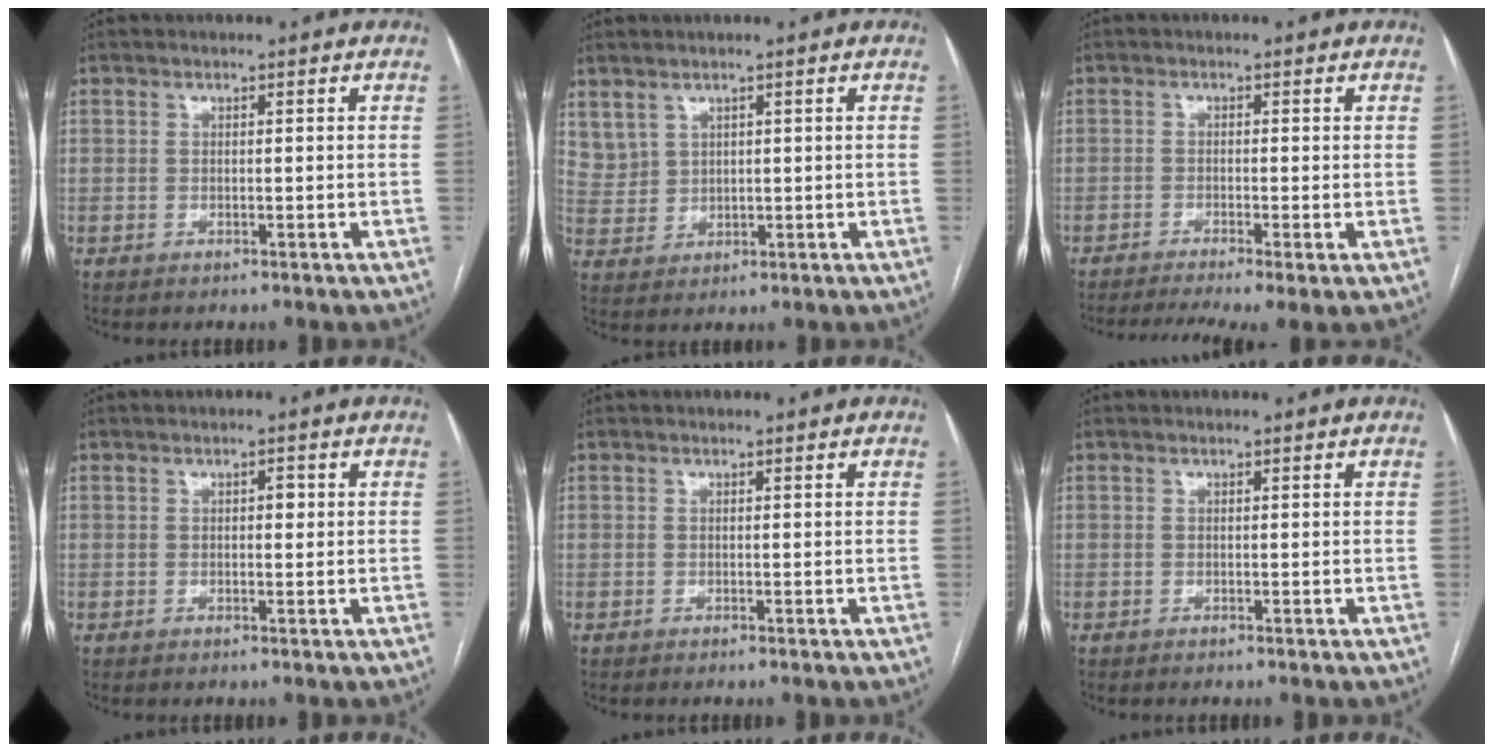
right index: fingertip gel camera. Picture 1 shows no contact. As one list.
[{"total": 3.9, "force": [2.4, 3.0, 0.2], "torque": [-0.002, 0.006, 0.056]}, {"total": 7.3, "force": [-4.9, 0.7, 5.3], "torque": [-0.088, -0.006, -0.082]}, {"total": 1.3, "force": [0.2, 0.6, 1.1], "torque": [-0.014, 0.003, 0.001]}, {"total": 0.0}, {"total": 0.0}]